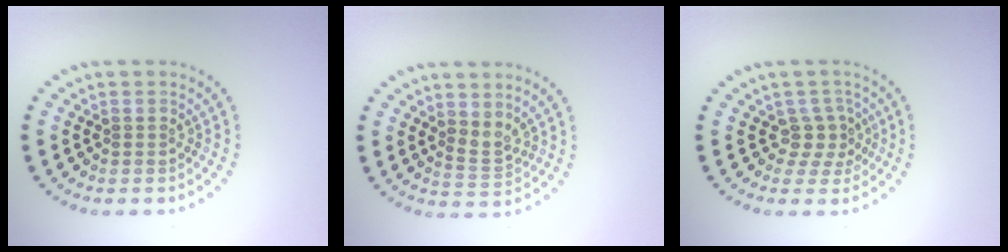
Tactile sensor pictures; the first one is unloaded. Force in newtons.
{"total": 1.6, "press": 1.1, "slide": 1.1}
{"total": 2.2, "press": 1.7, "slide": 1.4}